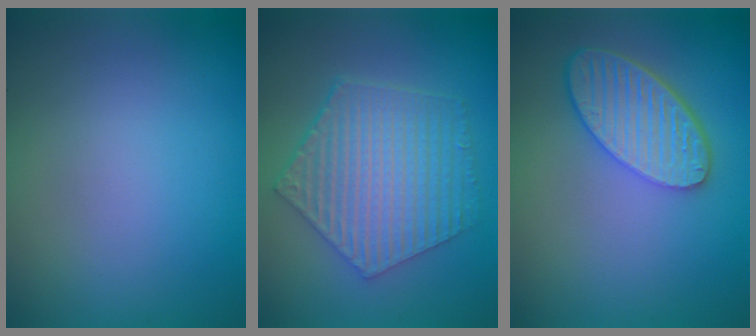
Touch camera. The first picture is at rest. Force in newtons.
{"total": 6.5, "press": 4.9, "slide": 4.3}
{"total": 5.6, "press": 4.5, "slide": 3.3}